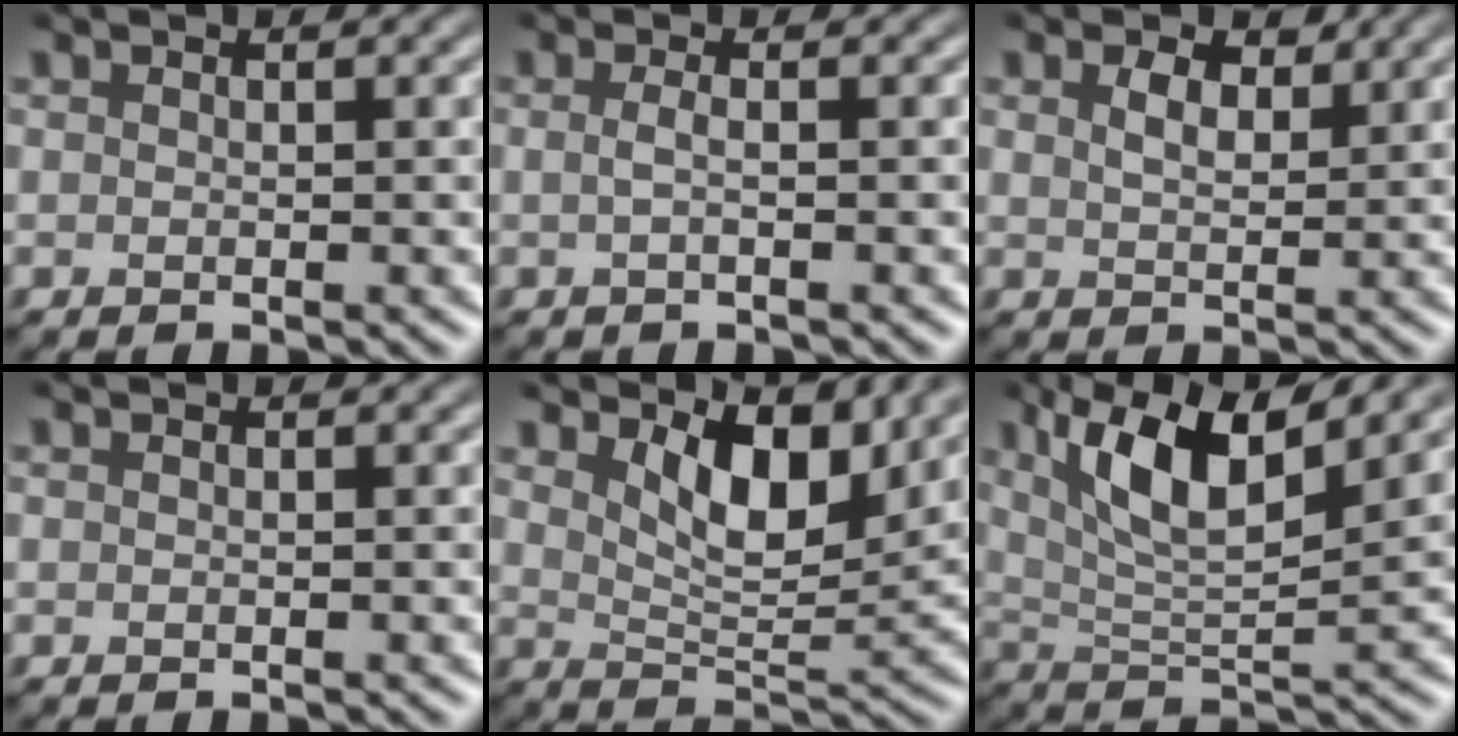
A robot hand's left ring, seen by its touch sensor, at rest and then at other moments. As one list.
[{"total": 1.3, "force": [-0.1, 0.4, 1.3], "torque": [-0.019, -0.003, -0.007]}, {"total": 2.4, "force": [1.4, 1.2, 1.5], "torque": [-0.031, 0.001, 0.027]}, {"total": 0.0}, {"total": 6.9, "force": [3.7, 3.2, 4.9], "torque": [-0.083, -0.010, 0.052]}, {"total": 8.1, "force": [4.0, 2.5, 6.6], "torque": [-0.121, 0.002, 0.072]}]